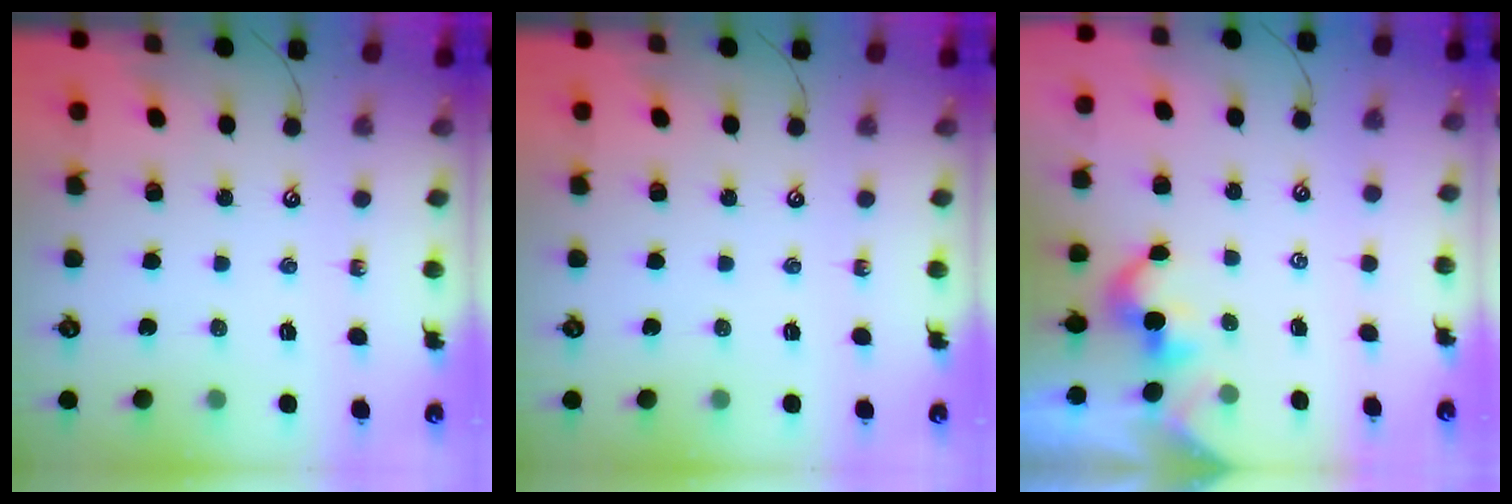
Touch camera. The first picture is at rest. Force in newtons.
{"total": 0.0}
{"total": 3.2, "press": 3.2, "slide": 0.2}